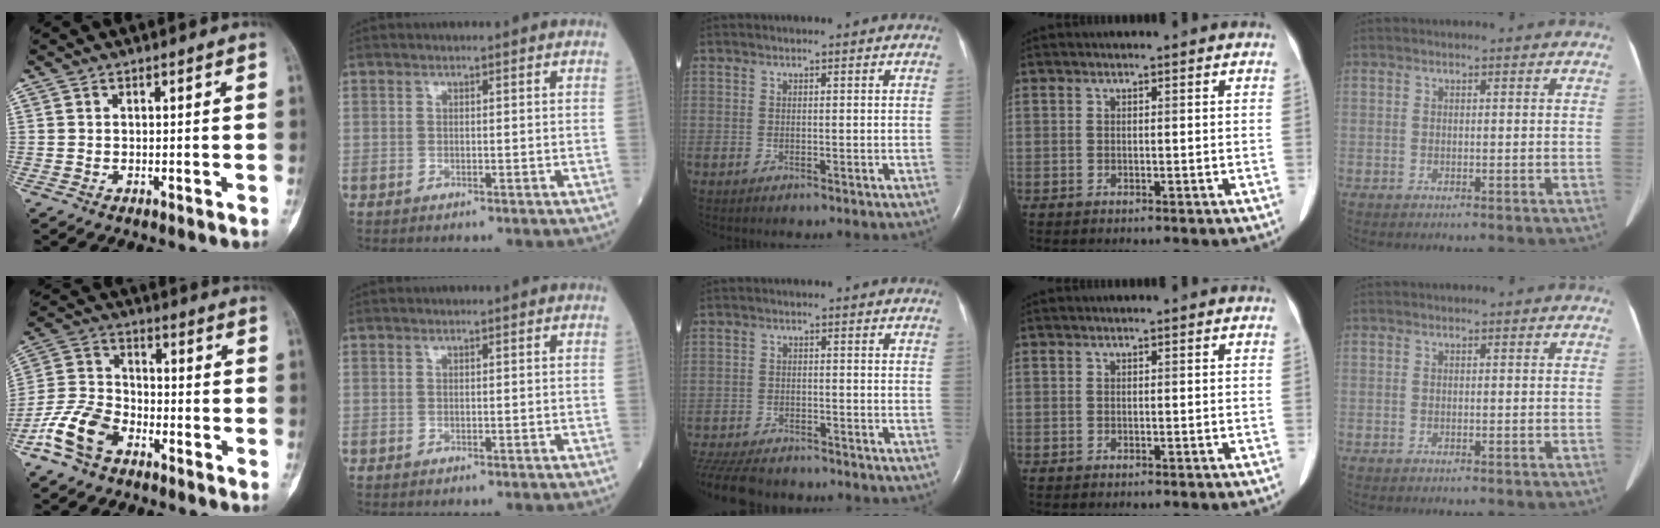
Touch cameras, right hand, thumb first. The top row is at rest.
{"thumb": {"total": 10.7, "force": [-6.2, 6.4, 6.0], "torque": [-0.125, 0.035, -0.130]}, "middle": {"total": 12.1, "force": [-10.5, 3.7, 4.8], "torque": [-0.110, -0.016, -0.158]}}